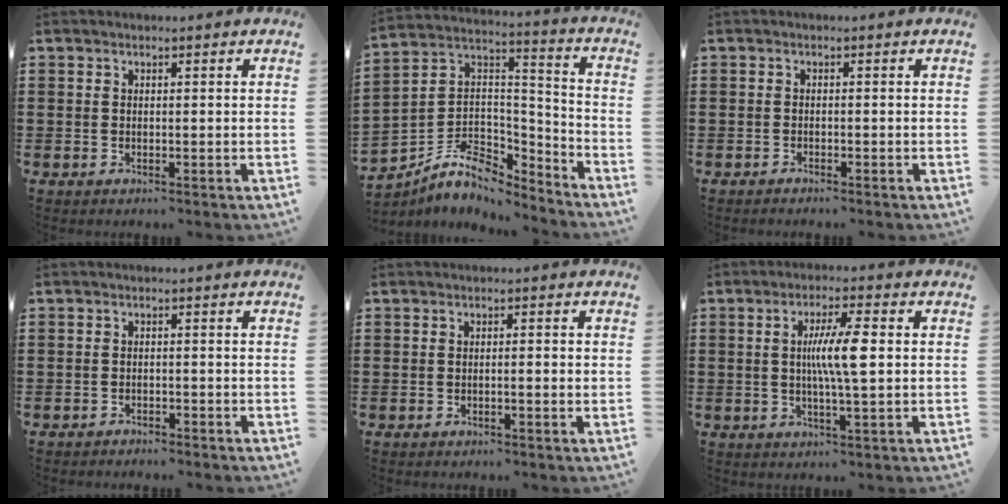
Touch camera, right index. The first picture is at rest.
{"total": 8.3, "force": [-6.1, 4.5, 3.3], "torque": [-0.081, 0.001, -0.118]}
{"total": 0.9, "force": [-0.8, -0.1, 0.1], "torque": [-0.004, -0.002, -0.017]}
{"total": 1.4, "force": [-1.4, 0.1, 0.0], "torque": [-0.005, 0.001, -0.029]}
{"total": 1.3, "force": [-0.3, 0.0, 1.2], "torque": [-0.019, -0.001, -0.006]}
{"total": 7.0, "force": [0.4, 0.7, 7.0], "torque": [-0.126, -0.003, 0.002]}